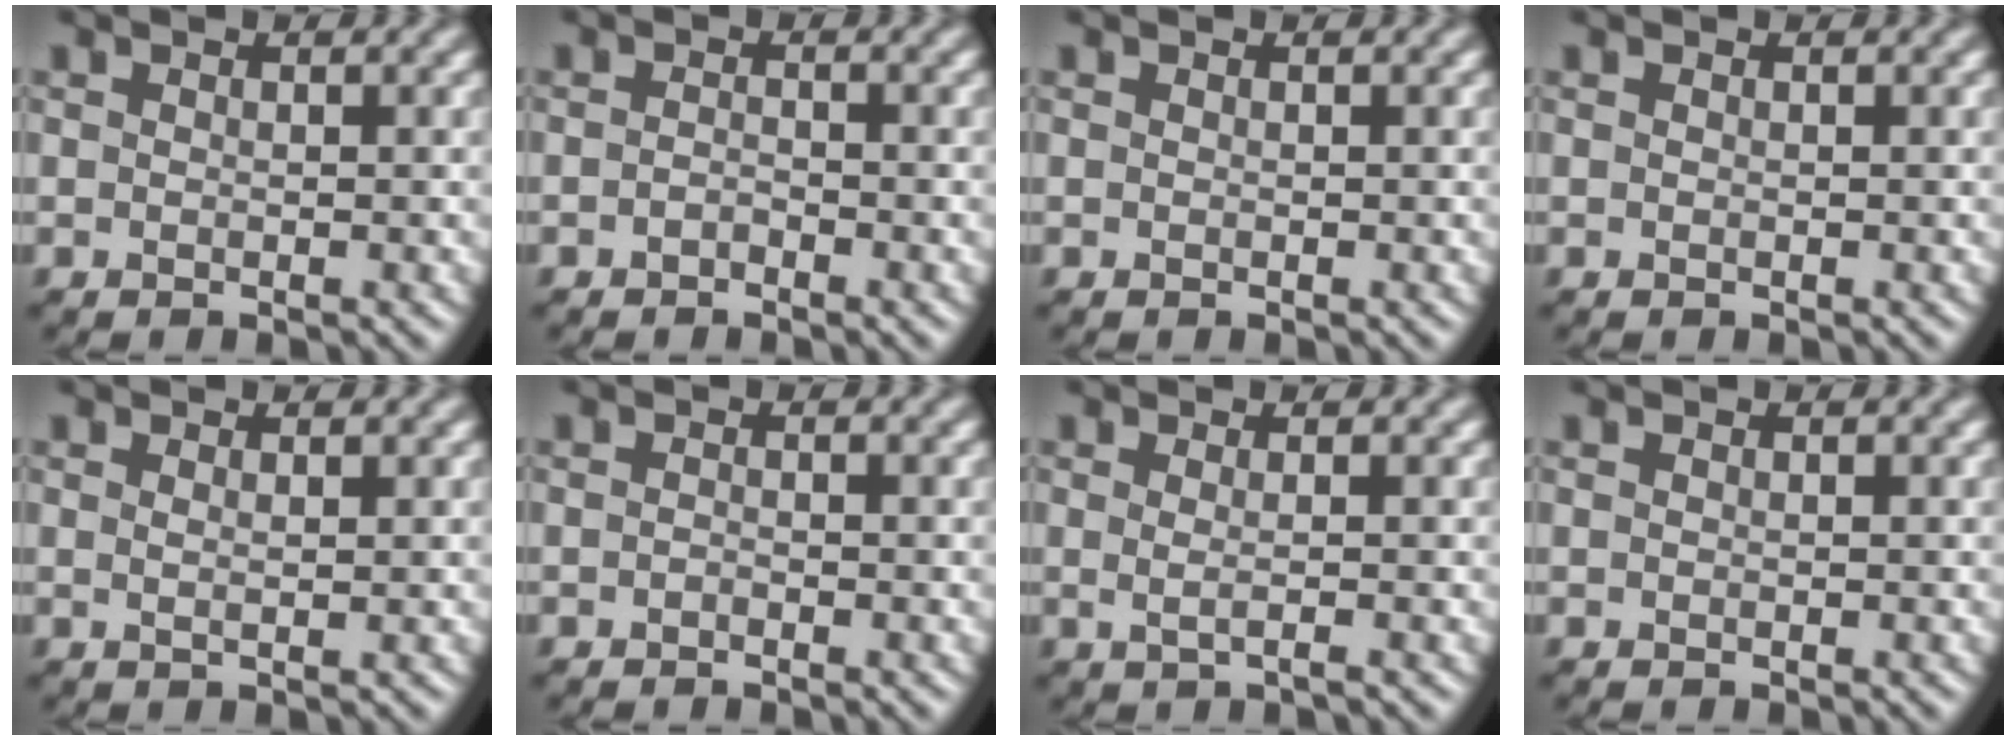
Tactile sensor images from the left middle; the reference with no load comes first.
{"total": 1.1, "force": [-1.1, 0.0, 0.0], "torque": [-0.007, 0.002, -0.022]}
{"total": 0.0}
{"total": 0.0}
{"total": 0.9, "force": [0.6, -0.2, 0.6], "torque": [-0.006, -0.002, 0.002]}
{"total": 0.8, "force": [-0.8, -0.1, 0.0], "torque": [-0.005, -0.004, -0.016]}
{"total": 1.1, "force": [-0.1, -0.1, 1.1], "torque": [-0.021, -0.002, -0.002]}
{"total": 0.0}